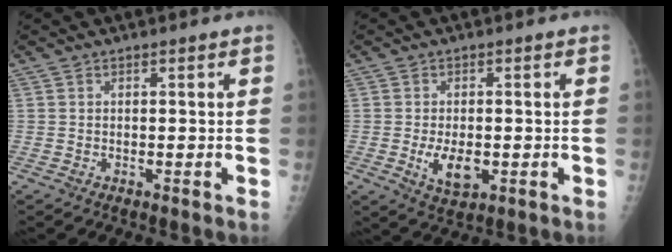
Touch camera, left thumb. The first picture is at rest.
{"total": 6.1, "force": [-1.3, 3.4, 4.8], "torque": [-0.076, -0.007, -0.014]}